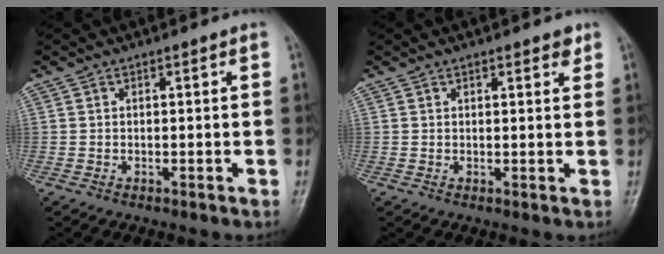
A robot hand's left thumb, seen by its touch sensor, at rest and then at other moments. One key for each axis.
{"total": 2.2, "fx": 1.6, "fy": 0.8, "fz": 1.4, "tx": -0.009, "ty": -0.007, "tz": 0.017}